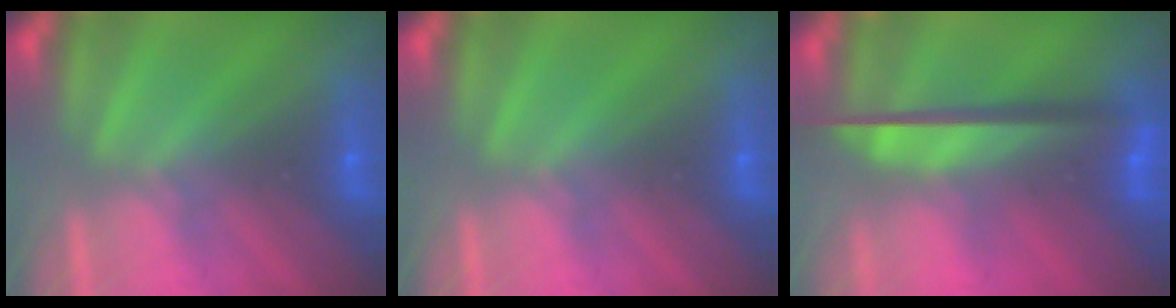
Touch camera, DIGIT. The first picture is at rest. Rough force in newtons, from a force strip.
{"total": 0.0}
{"total": 8.7}